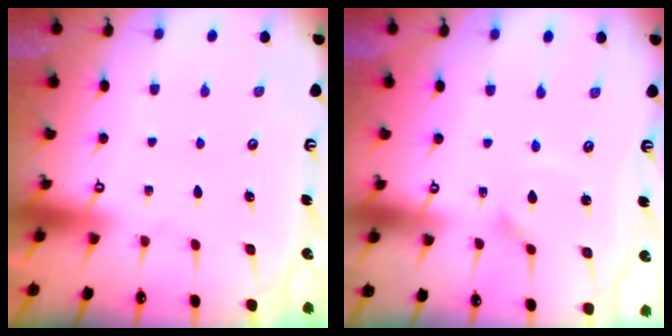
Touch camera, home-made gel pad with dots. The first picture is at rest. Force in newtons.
{"total": 1.6, "press": 1.6, "slide": 0.2}